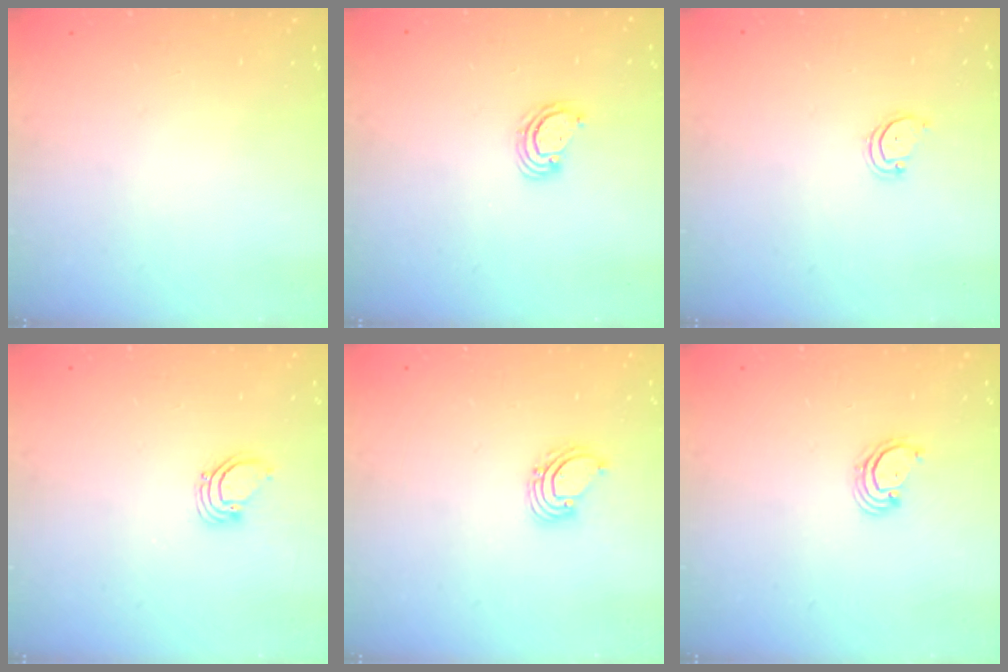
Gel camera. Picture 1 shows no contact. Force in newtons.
{"total": 2.4, "press": 2.4, "slide": 0.2}
{"total": 2.6, "press": 2.6, "slide": 0.2}
{"total": 2.7, "press": 2.7, "slide": 0.1}
{"total": 3.1, "press": 3.1, "slide": 0.2}
{"total": 2.6, "press": 2.6, "slide": 0.3}